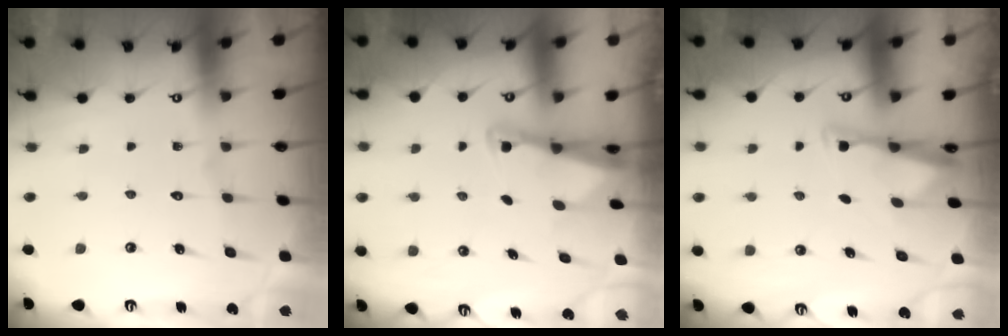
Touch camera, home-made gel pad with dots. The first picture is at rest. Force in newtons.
{"total": 2.4, "press": 2.4, "slide": 0.2}
{"total": 3.1, "press": 3.1, "slide": 0.1}